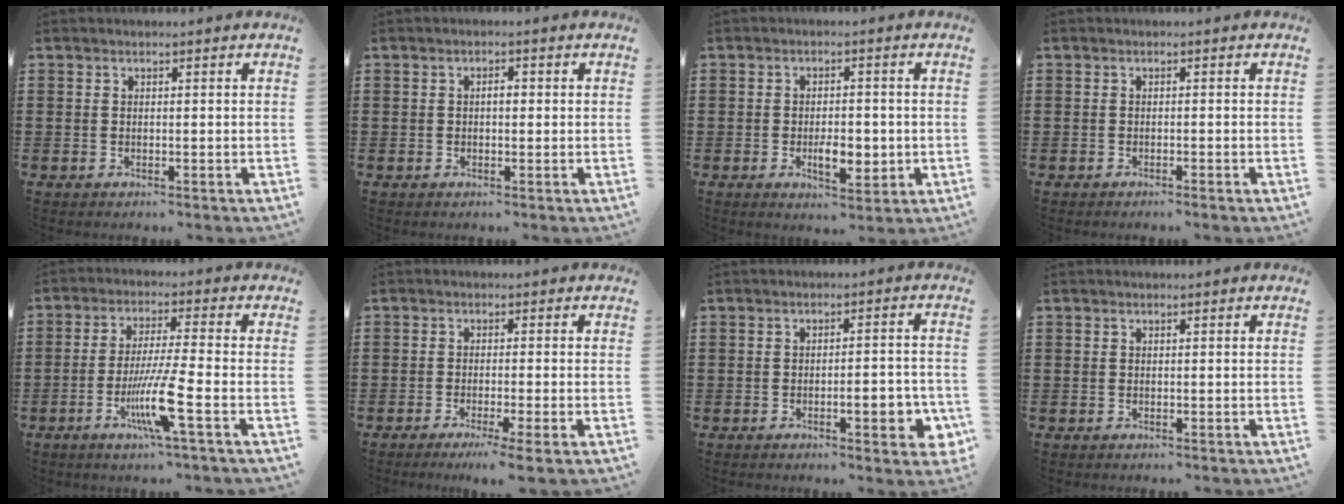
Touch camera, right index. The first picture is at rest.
{"total": 1.6, "force": [0.0, 0.6, 1.5], "torque": [-0.028, 0.003, -0.001]}
{"total": 4.8, "force": [-1.1, 2.4, 4.1], "torque": [-0.055, 0.002, -0.021]}
{"total": 0.6, "force": [-0.5, -0.1, 0.3], "torque": [-0.006, -0.001, -0.011]}
{"total": 9.0, "force": [-3.6, 0.1, 8.2], "torque": [-0.163, -0.017, -0.069]}
{"total": 2.6, "force": [-1.8, -0.6, 1.8], "torque": [-0.029, -0.010, -0.032]}
{"total": 5.0, "force": [-1.7, 1.4, 4.4], "torque": [-0.055, -0.005, -0.031]}
{"total": 0.0}